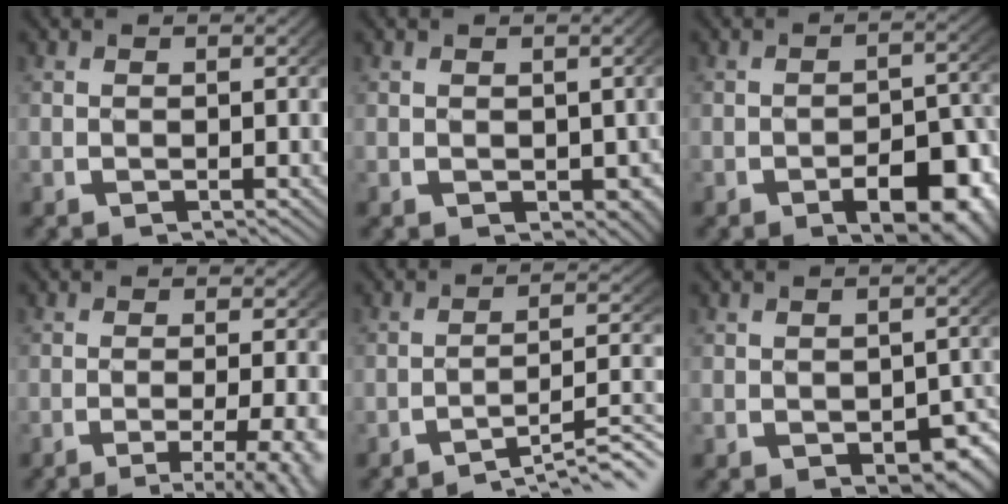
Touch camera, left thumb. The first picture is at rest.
{"total": 1.8, "force": [-0.1, 1.6, 0.9], "torque": [-0.007, -0.013, 0.013]}
{"total": 6.2, "force": [-2.4, 3.2, 4.8], "torque": [-0.063, -0.022, -0.028]}
{"total": 6.5, "force": [-3.8, 2.3, 4.6], "torque": [-0.069, -0.023, -0.046]}
{"total": 8.0, "force": [-5.3, 2.7, 5.2], "torque": [-0.076, -0.014, -0.071]}
{"total": 4.0, "force": [-1.1, 2.6, 2.9], "torque": [-0.037, -0.025, -0.001]}